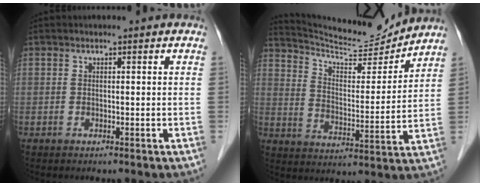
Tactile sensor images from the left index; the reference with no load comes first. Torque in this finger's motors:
{"motor_torque": [0.60, -1.32, 0.08, 0.00]}